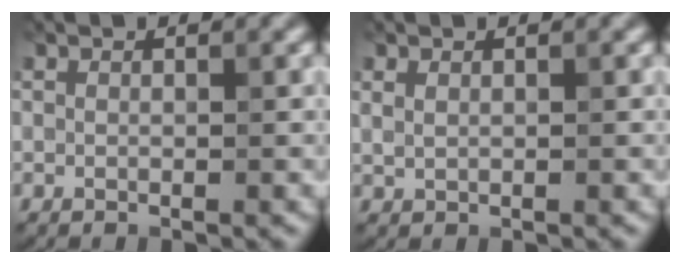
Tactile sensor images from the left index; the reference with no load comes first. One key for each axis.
{"total": 0.6, "fx": 0.4, "fy": 0.3, "fz": 0.4, "tx": -0.019, "ty": -0.004, "tz": 0.013}